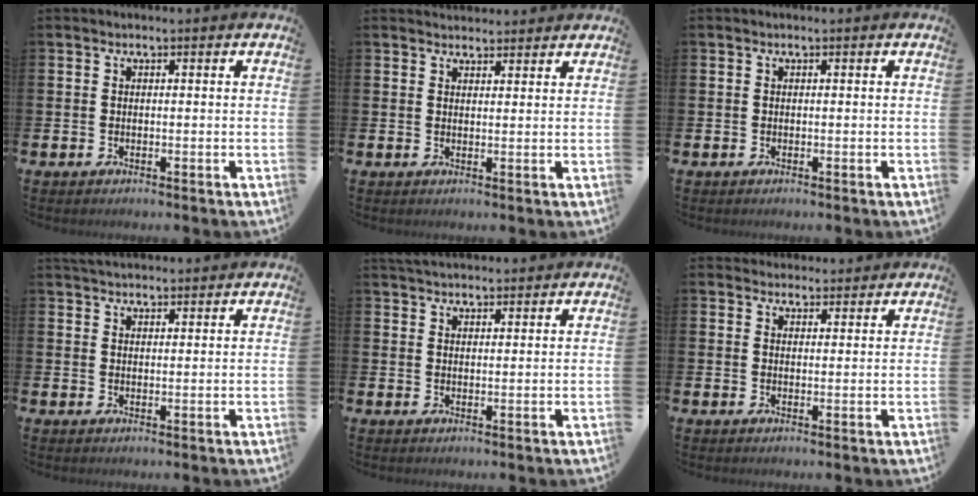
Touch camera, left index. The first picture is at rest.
{"total": 2.5, "force": [2.4, 0.6, -0.1], "torque": [0.009, -0.012, 0.043]}
{"total": 0.0}
{"total": 3.2, "force": [3.1, 0.5, 0.4], "torque": [-0.012, -0.011, 0.057]}
{"total": 3.1, "force": [3.1, 0.5, 0.5], "torque": [-0.014, -0.011, 0.057]}
{"total": 2.9, "force": [2.7, 0.8, -0.3], "torque": [0.010, -0.014, 0.048]}